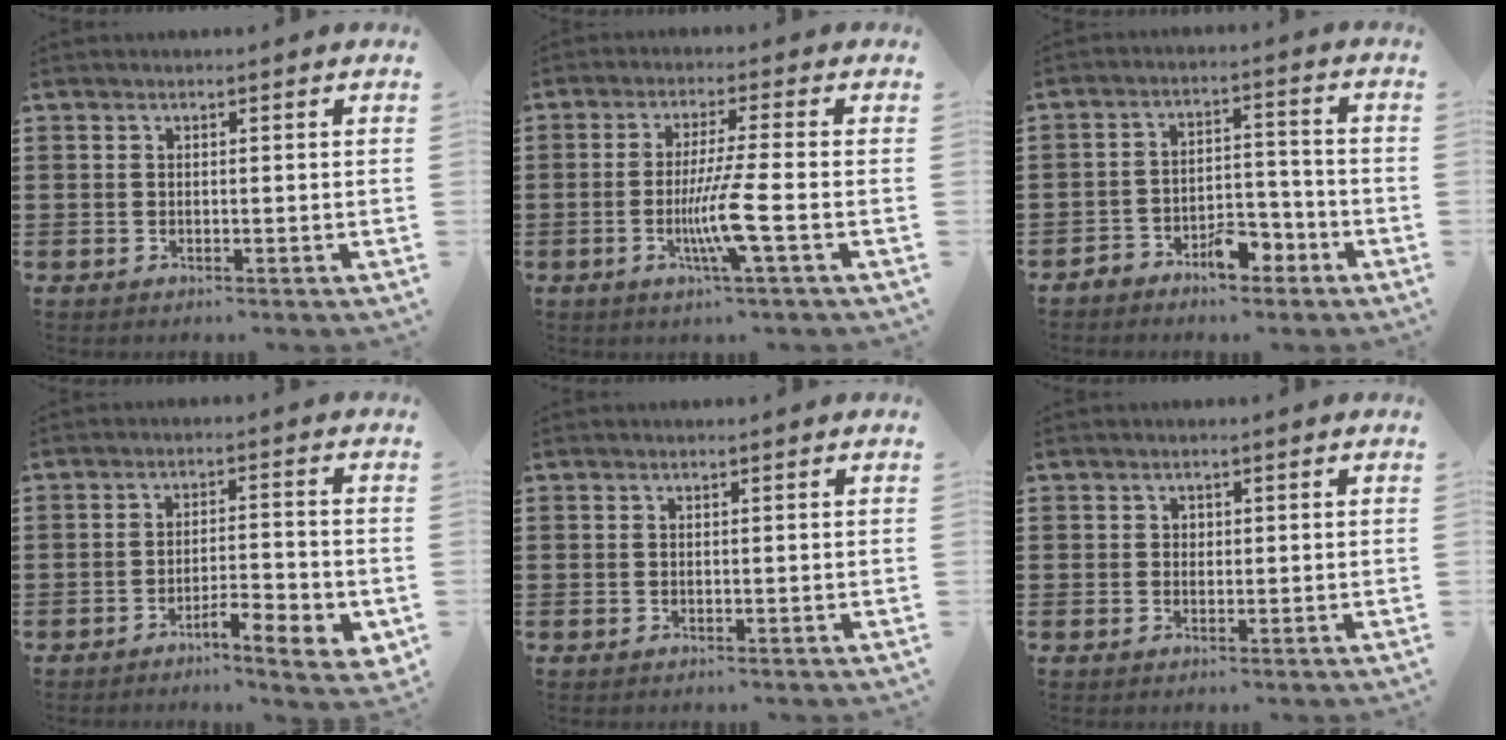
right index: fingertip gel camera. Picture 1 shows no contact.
{"total": 7.5, "force": [-2.2, -0.5, 7.2], "torque": [-0.140, -0.022, -0.044]}
{"total": 6.0, "force": [-4.3, 2.8, 3.1], "torque": [-0.046, 0.026, -0.078]}
{"total": 5.0, "force": [-3.4, 0.9, 3.5], "torque": [-0.057, -0.001, -0.060]}
{"total": 0.0}
{"total": 0.8, "force": [0.2, 0.7, 0.2], "torque": [-0.007, 0.004, 0.004]}